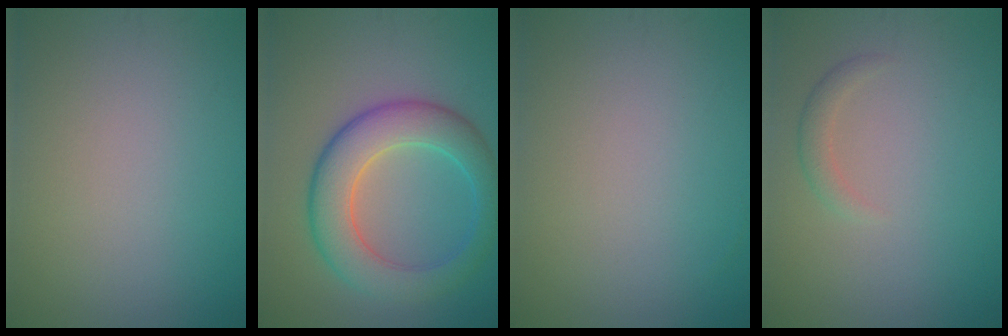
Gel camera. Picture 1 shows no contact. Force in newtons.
{"total": 7.1, "press": 7.1, "slide": 0.2}
{"total": 0.0}
{"total": 1.2, "press": 1.2, "slide": 0.0}